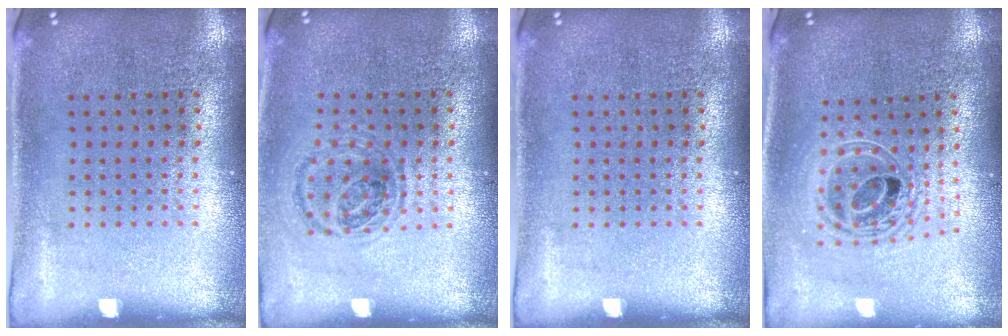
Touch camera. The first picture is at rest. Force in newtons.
{"total": 1.0, "press": 1.0, "slide": 0.2}
{"total": 0.0}
{"total": 2.0, "press": 1.5, "slide": 1.3}